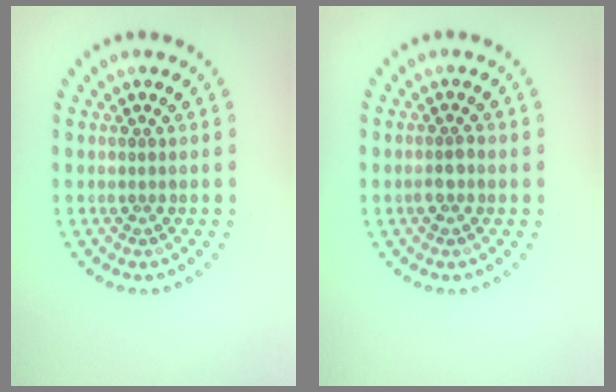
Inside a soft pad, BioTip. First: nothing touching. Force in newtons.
{"total": 1.3, "press": 1.3, "slide": 0.4}